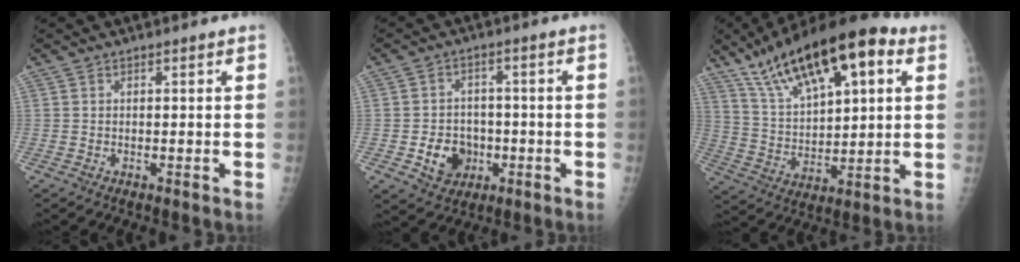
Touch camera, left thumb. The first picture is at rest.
{"total": 7.9, "force": [-2.3, 6.5, 3.7], "torque": [-0.029, 0.013, -0.032]}
{"total": 21.7, "force": [11.4, 8.5, 16.3], "torque": [-0.248, -0.018, 0.204]}